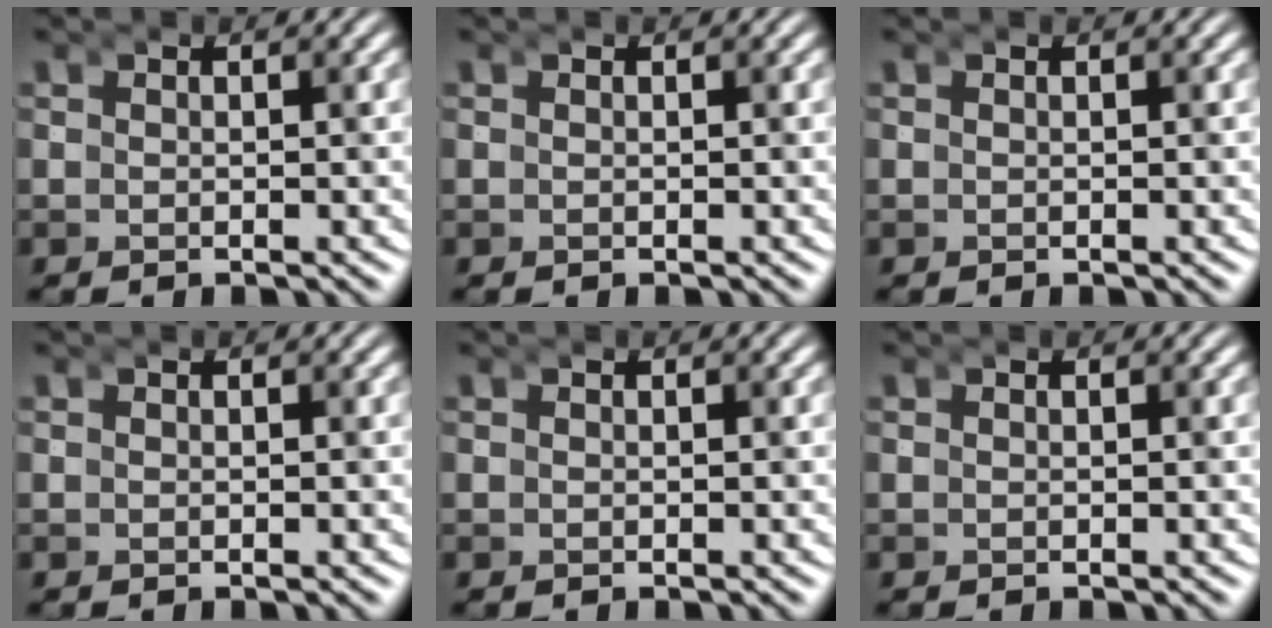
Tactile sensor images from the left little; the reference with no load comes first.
{"total": 0.0}
{"total": 0.0}
{"total": 0.0}
{"total": 0.0}
{"total": 0.0}